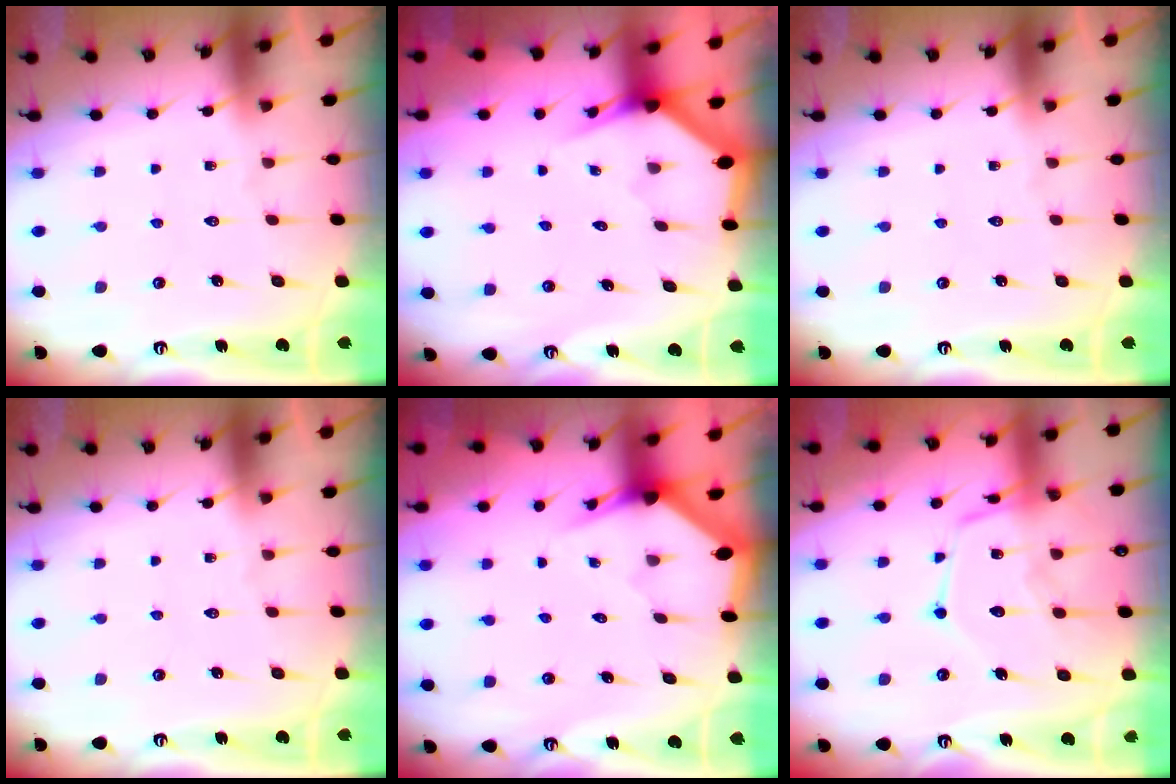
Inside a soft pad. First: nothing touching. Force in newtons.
{"total": 2.9, "press": 2.9, "slide": 0.1}
{"total": 0.0}
{"total": 0.0}
{"total": 3.0, "press": 3.0, "slide": 0.2}
{"total": 16.0, "press": 16.0, "slide": 1.2}